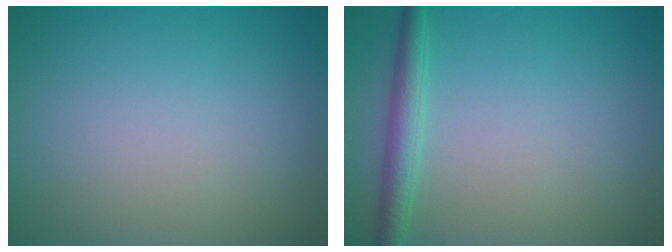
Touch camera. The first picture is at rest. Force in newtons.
{"total": 2.4, "press": 2.4, "slide": 0.0}